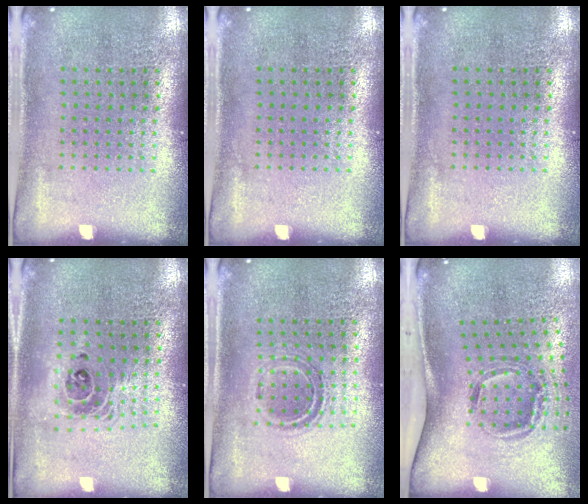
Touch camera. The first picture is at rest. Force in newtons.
{"total": 0.0}
{"total": 0.0}
{"total": 1.5, "press": 1.2, "slide": 0.8}
{"total": 1.1, "press": 1.0, "slide": 0.5}
{"total": 2.0, "press": 1.2, "slide": 1.6}